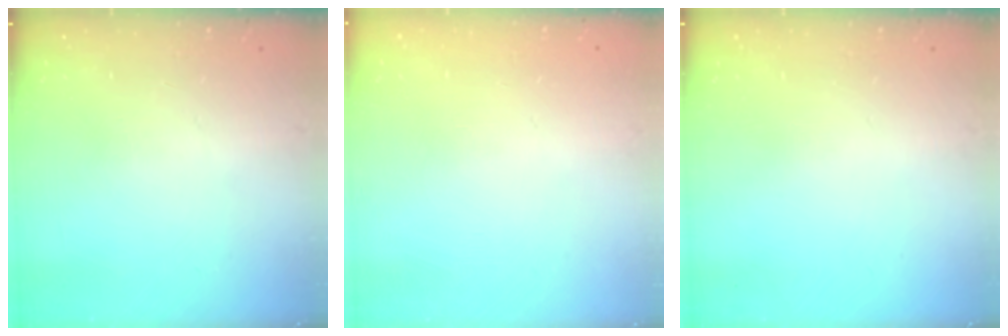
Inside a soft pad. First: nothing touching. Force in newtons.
{"total": 0.0}
{"total": 0.0}